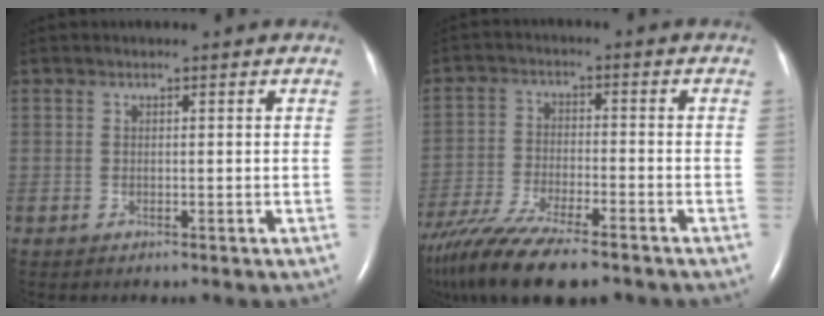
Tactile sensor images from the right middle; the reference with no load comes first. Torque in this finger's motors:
{"motor_torque": [1.08, -1.06, 0.25, 0.08]}